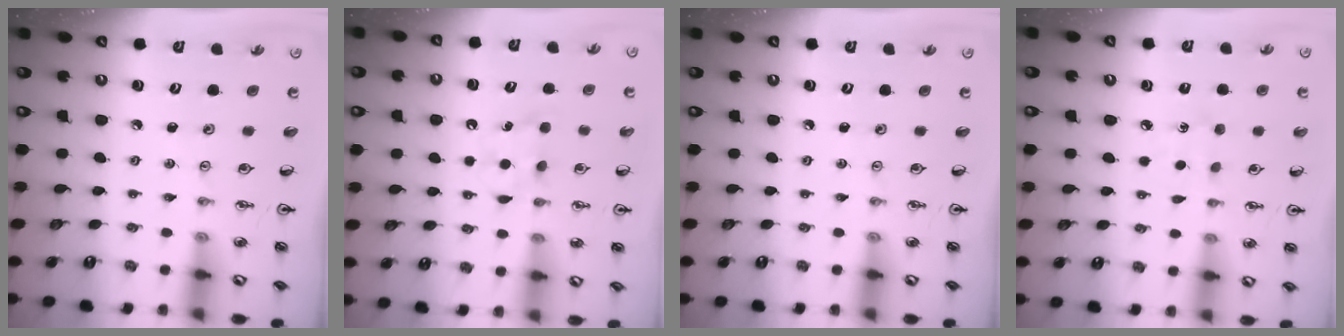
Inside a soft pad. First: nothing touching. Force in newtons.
{"total": 5.8, "press": 5.7, "slide": 1.0}
{"total": 0.0}
{"total": 5.6, "press": 5.6, "slide": 0.7}